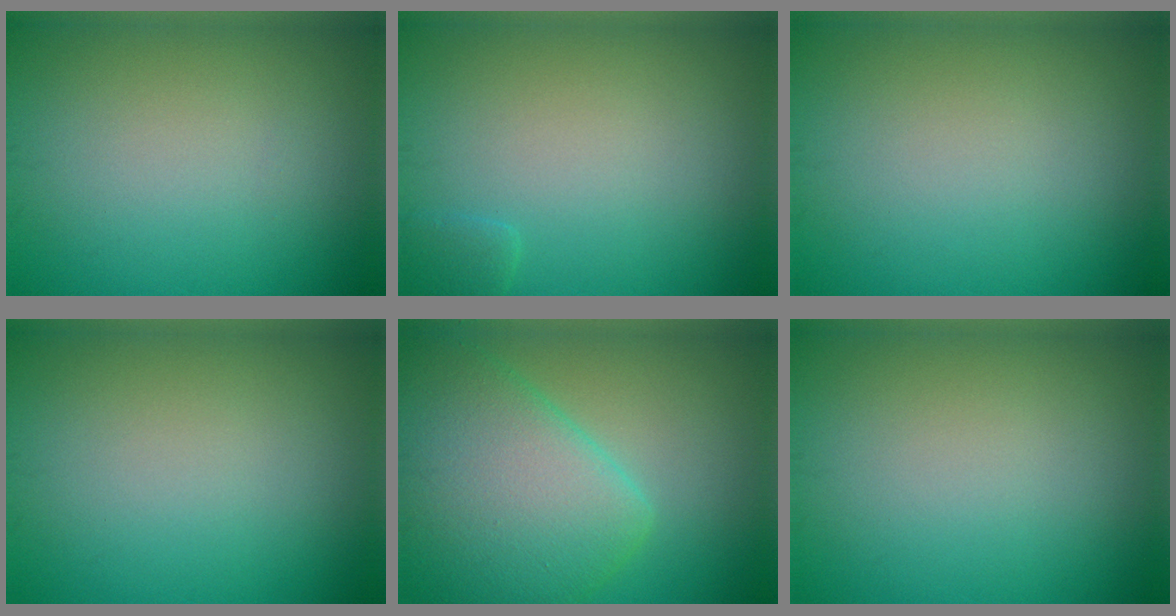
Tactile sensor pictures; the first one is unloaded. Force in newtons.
{"total": 0.9, "press": 0.9, "slide": 0.1}
{"total": 0.0}
{"total": 0.0}
{"total": 8.9, "press": 8.9, "slide": 0.4}
{"total": 0.0}